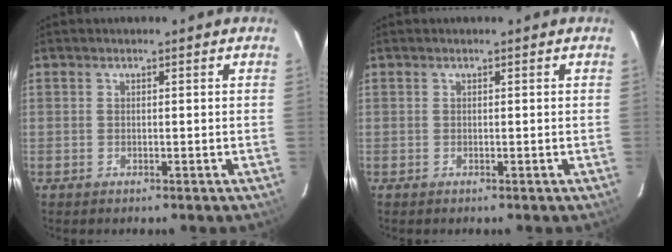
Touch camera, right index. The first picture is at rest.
{"total": 0.0}